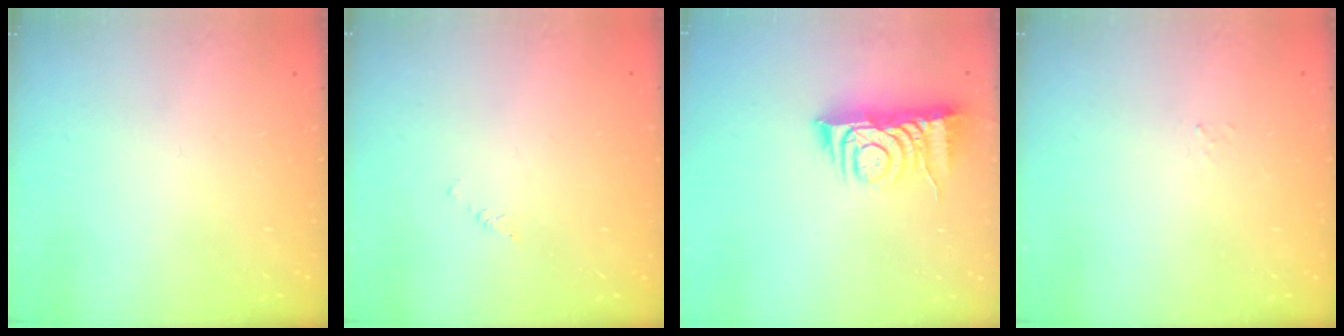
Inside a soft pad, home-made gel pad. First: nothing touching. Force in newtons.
{"total": 1.2, "press": 1.2, "slide": 0.2}
{"total": 8.4, "press": 8.4, "slide": 0.8}
{"total": 1.5, "press": 1.5, "slide": 0.2}